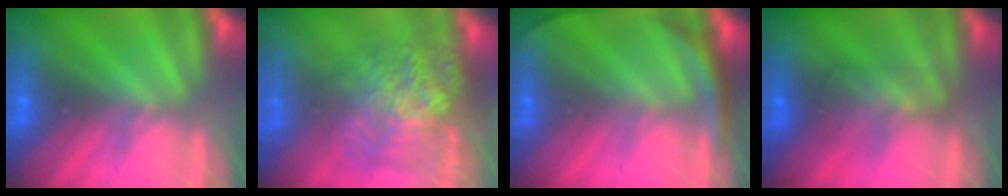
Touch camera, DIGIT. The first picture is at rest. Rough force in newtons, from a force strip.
{"total": 8.3}
{"total": 3.5}
{"total": 2.3}